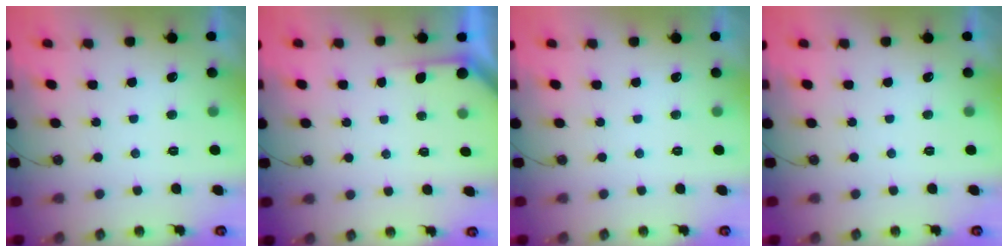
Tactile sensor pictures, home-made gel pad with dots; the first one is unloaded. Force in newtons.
{"total": 2.2, "press": 2.2, "slide": 0.3}
{"total": 0.0}
{"total": 0.0}